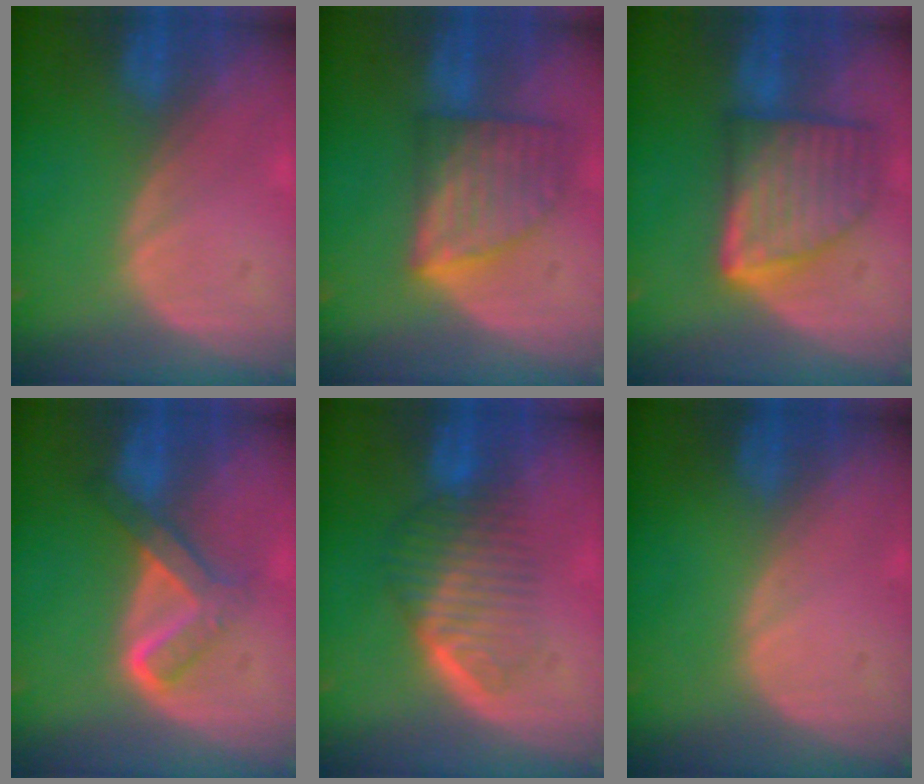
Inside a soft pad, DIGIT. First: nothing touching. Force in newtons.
{"total": 7.8, "press": 7.1, "slide": 3.3}
{"total": 9.1, "press": 9.1, "slide": 0.6}
{"total": 5.3, "press": 5.3, "slide": 0.2}
{"total": 6.5, "press": 5.9, "slide": 2.9}
{"total": 0.0}